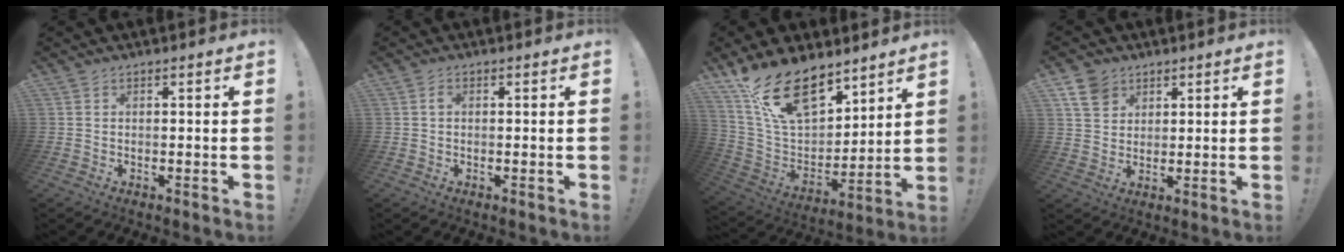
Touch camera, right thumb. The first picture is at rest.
{"total": 0.9, "force": [0.0, 0.6, 0.6], "torque": [-0.020, 0.007, 0.001]}
{"total": 21.0, "force": [14.1, 10.4, 11.5], "torque": [-0.212, -0.091, 0.261]}
{"total": 7.3, "force": [4.4, 5.2, 2.6], "torque": [-0.039, -0.020, 0.087]}